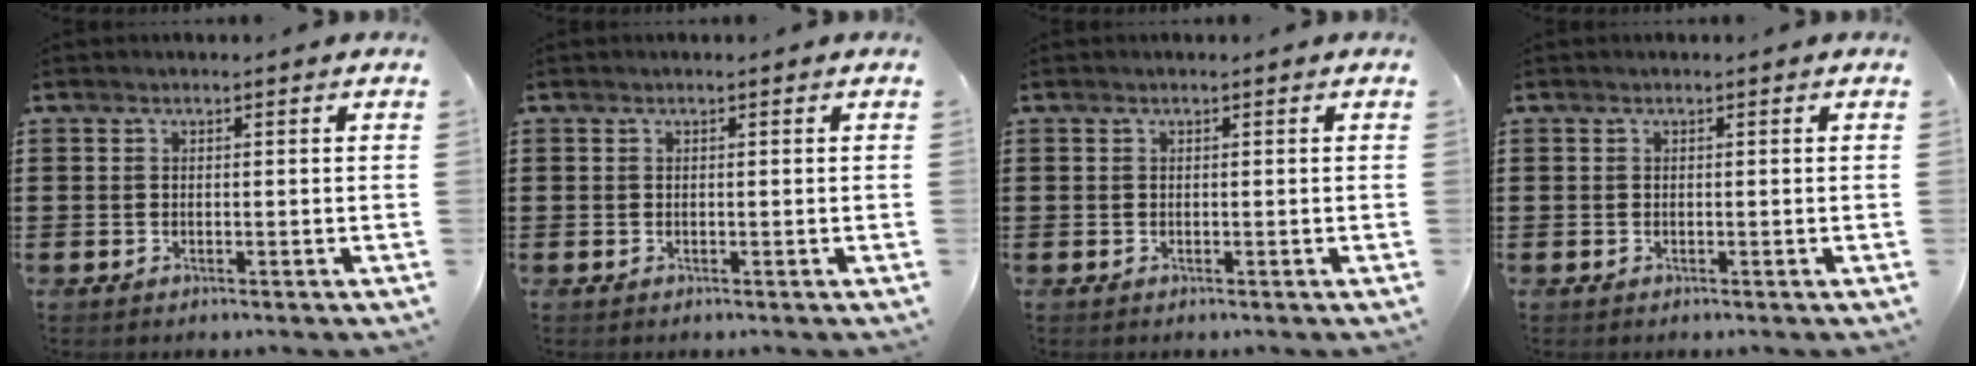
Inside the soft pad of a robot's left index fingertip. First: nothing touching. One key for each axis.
{"total": 0.0}
{"total": 0.0}
{"total": 0.0}